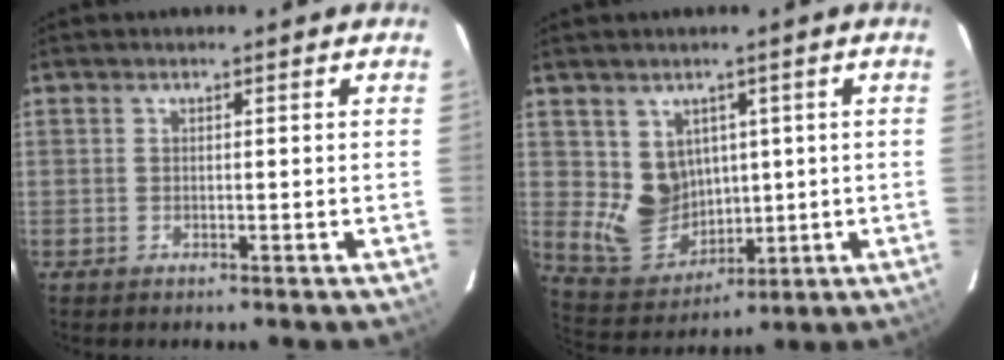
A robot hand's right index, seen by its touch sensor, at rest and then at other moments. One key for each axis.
{"total": 8.8, "fx": 2.0, "fy": 8.0, "fz": 3.1, "tx": -0.067, "ty": -0.003, "tz": 0.062}